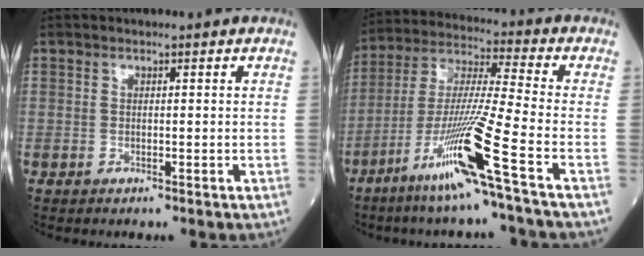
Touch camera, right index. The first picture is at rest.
{"total": 14.8, "force": [-7.6, -2.2, 12.5], "torque": [-0.252, -0.029, -0.147]}